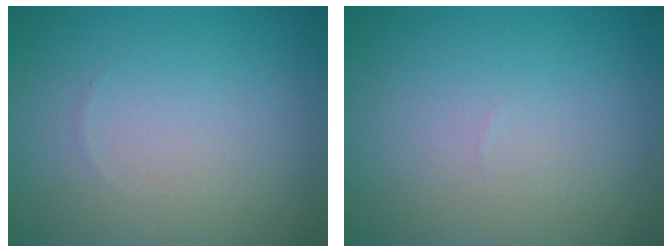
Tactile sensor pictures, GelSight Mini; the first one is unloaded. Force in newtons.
{"total": 0.0}